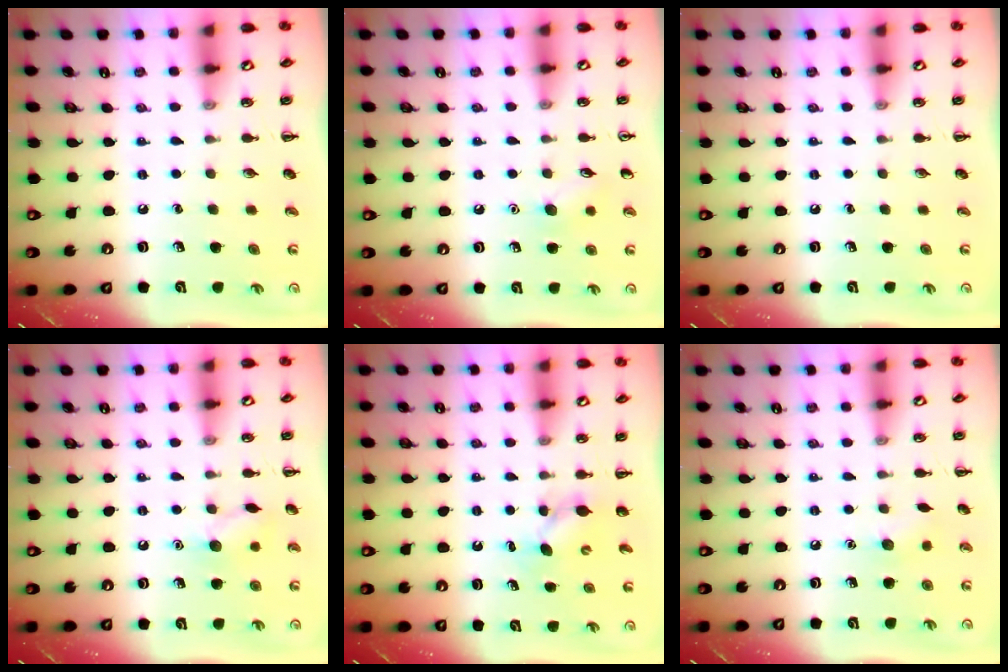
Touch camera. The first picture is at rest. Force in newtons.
{"total": 6.5, "press": 6.2, "slide": 1.9}
{"total": 0.0}
{"total": 7.6, "press": 7.6, "slide": 1.0}
{"total": 4.4, "press": 4.2, "slide": 1.1}
{"total": 5.8, "press": 5.6, "slide": 1.6}